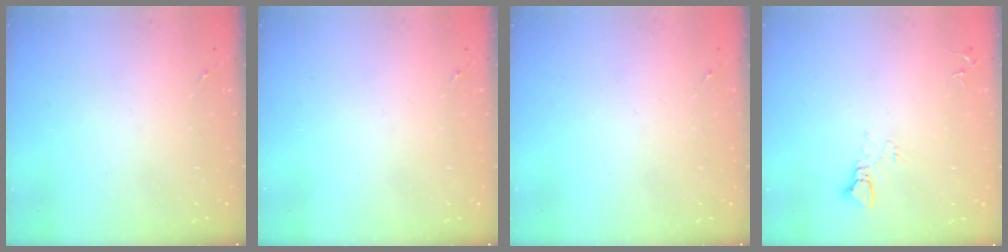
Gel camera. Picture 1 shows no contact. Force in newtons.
{"total": 0.0}
{"total": 0.0}
{"total": 3.4, "press": 3.4, "slide": 0.4}